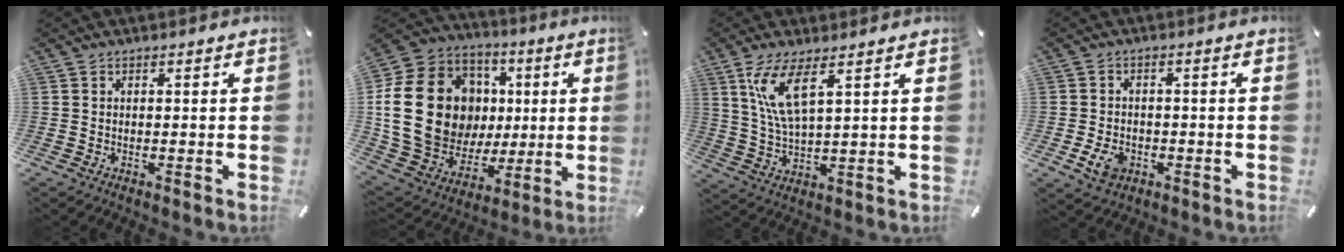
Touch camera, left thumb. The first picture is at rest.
{"total": 25.1, "force": [3.5, 20.1, 14.6], "torque": [-0.297, -0.008, 0.091]}
{"total": 10.1, "force": [5.2, 3.0, 8.2], "torque": [-0.184, -0.009, 0.091]}
{"total": 5.5, "force": [-2.0, 4.1, 3.1], "torque": [-0.069, 0.005, -0.035]}